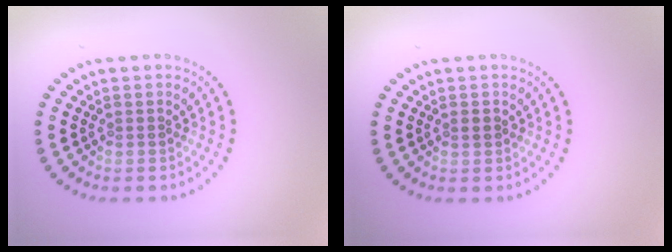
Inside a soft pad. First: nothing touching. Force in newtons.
{"total": 0.9, "press": 0.9, "slide": 0.0}